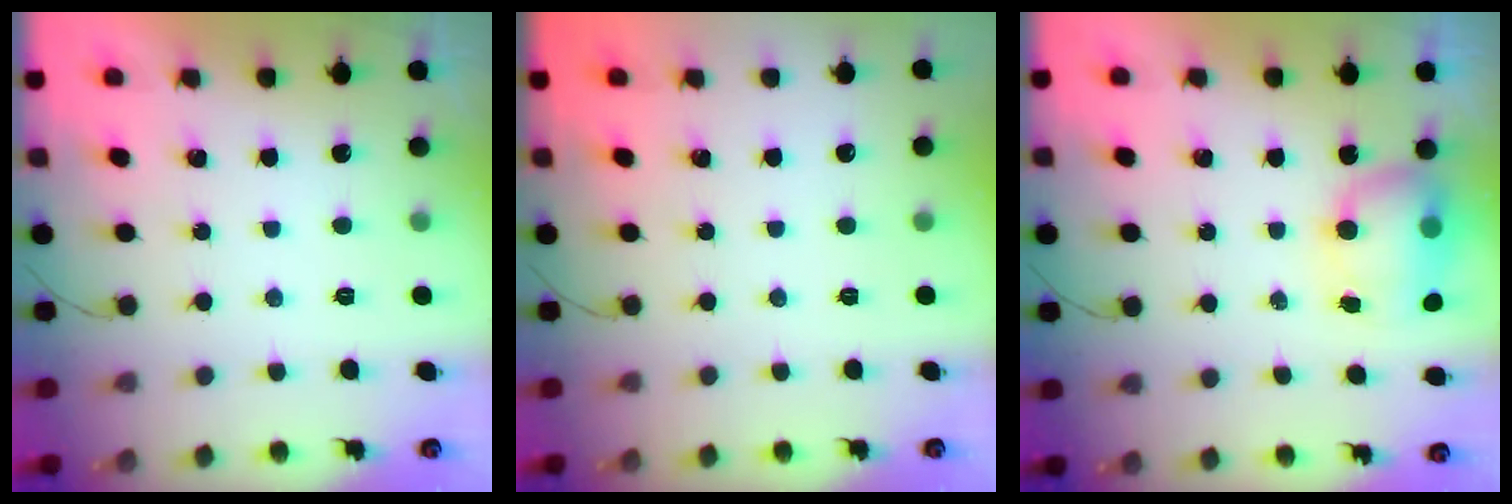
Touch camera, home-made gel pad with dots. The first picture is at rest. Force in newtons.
{"total": 0.0}
{"total": 8.4, "press": 7.9, "slide": 2.6}